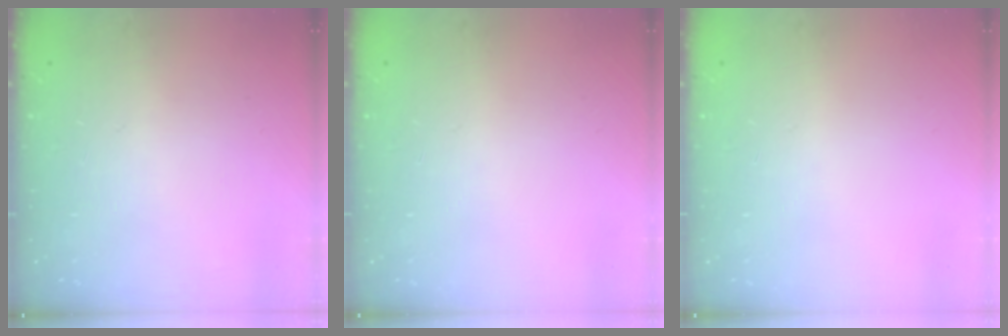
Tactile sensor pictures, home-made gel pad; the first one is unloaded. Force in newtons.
{"total": 0.0}
{"total": 0.0}